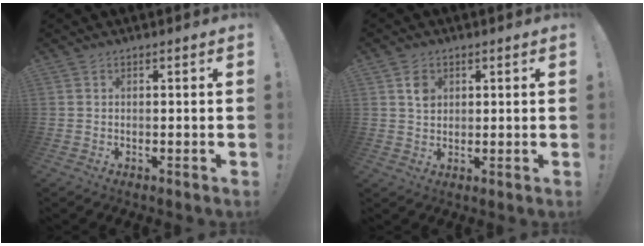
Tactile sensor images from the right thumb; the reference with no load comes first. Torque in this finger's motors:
{"motor_torque": [0.20, 0.35, 0.22, -0.06, 0.01]}